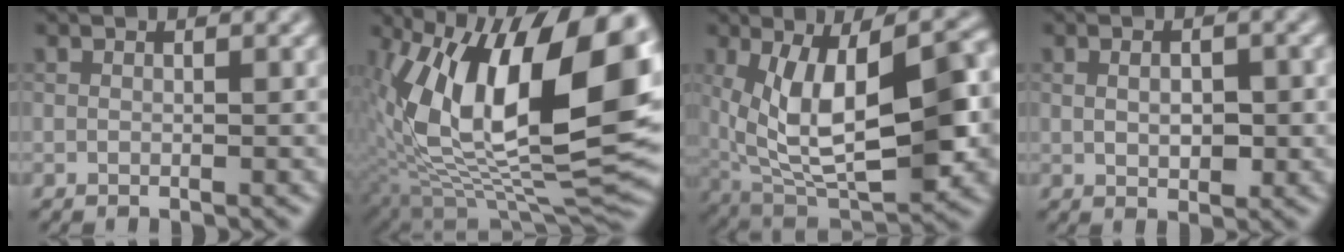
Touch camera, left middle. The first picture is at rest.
{"total": 17.7, "force": [4.1, 8.4, 15.0], "torque": [-0.250, 0.004, 0.082]}
{"total": 11.9, "force": [0.5, 5.5, 10.6], "torque": [-0.174, -0.006, 0.017]}
{"total": 2.2, "force": [-0.3, 1.1, 1.9], "torque": [-0.040, -0.001, 0.010]}